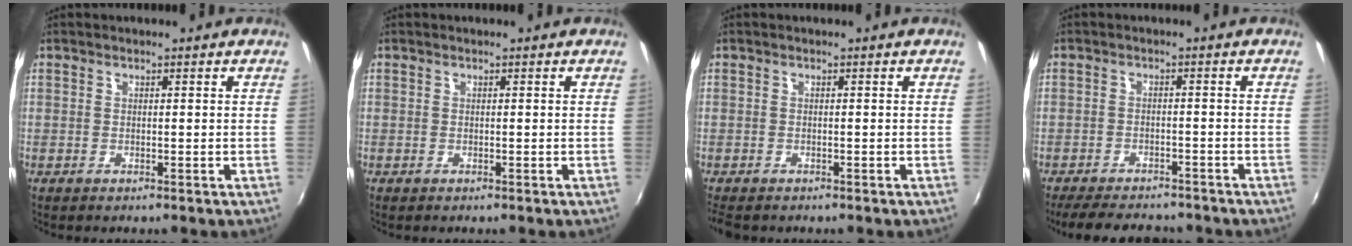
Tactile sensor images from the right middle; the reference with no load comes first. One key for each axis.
{"total": 0.0}
{"total": 2.9, "fx": -2.4, "fy": 1.1, "fz": 1.2, "tx": -0.029, "ty": -0.018, "tz": -0.038}
{"total": 11.2, "fx": -9.6, "fy": 3.6, "fz": 4.5, "tx": -0.106, "ty": -0.011, "tz": -0.140}